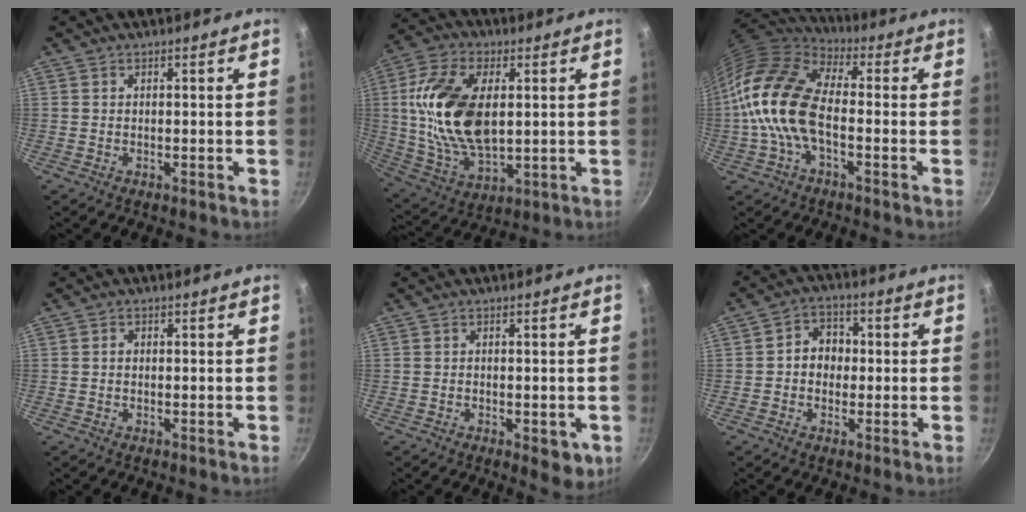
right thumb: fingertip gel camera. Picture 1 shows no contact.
{"total": 19.6, "force": [2.6, 11.0, 16.0], "torque": [-0.297, -0.002, 0.052]}
{"total": 16.0, "force": [-2.2, 8.5, 13.4], "torque": [-0.245, 0.030, -0.058]}
{"total": 0.8, "force": [0.0, 0.7, 0.4], "torque": [-0.006, 0.004, 0.000]}
{"total": 4.8, "force": [-1.6, 2.3, 3.9], "torque": [-0.042, -0.002, -0.019]}
{"total": 6.1, "force": [-0.1, 5.1, 3.2], "torque": [-0.014, 0.014, -0.010]}